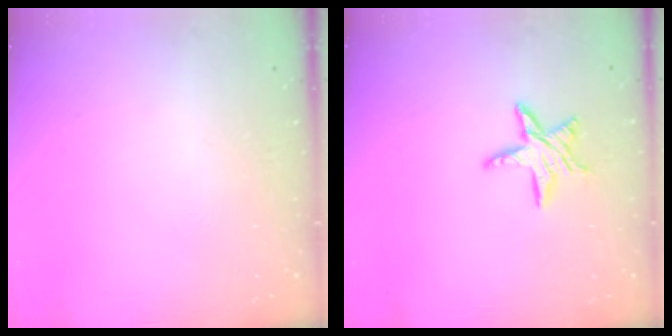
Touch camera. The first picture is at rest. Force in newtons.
{"total": 9.4, "press": 9.4, "slide": 0.7}